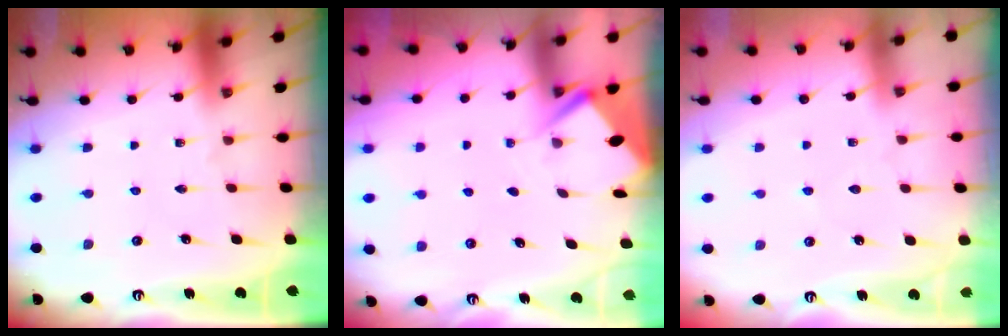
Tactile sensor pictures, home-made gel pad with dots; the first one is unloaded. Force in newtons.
{"total": 3.0, "press": 2.9, "slide": 0.4}
{"total": 4.0, "press": 3.9, "slide": 0.6}